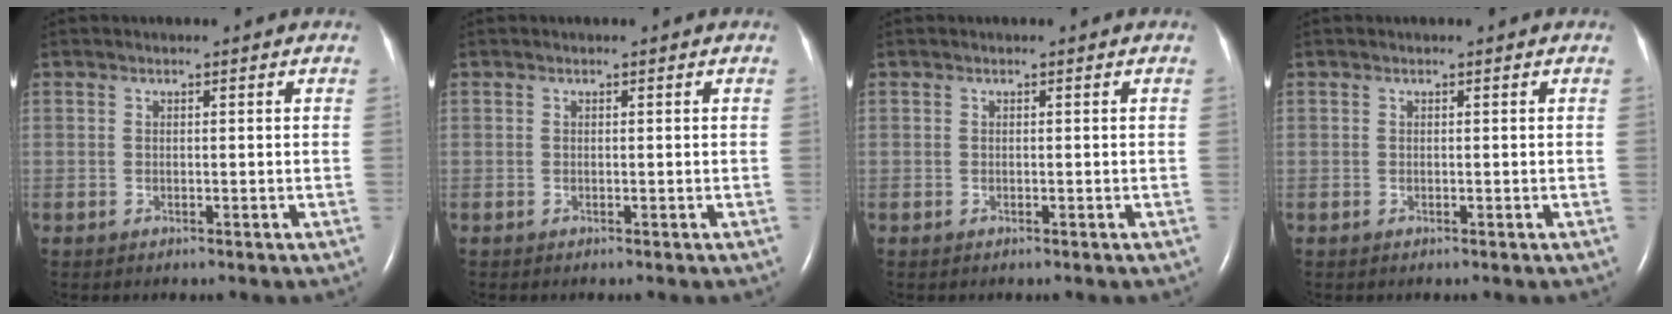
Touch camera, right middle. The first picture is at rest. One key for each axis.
{"total": 0.0}
{"total": 0.0}
{"total": 0.0}